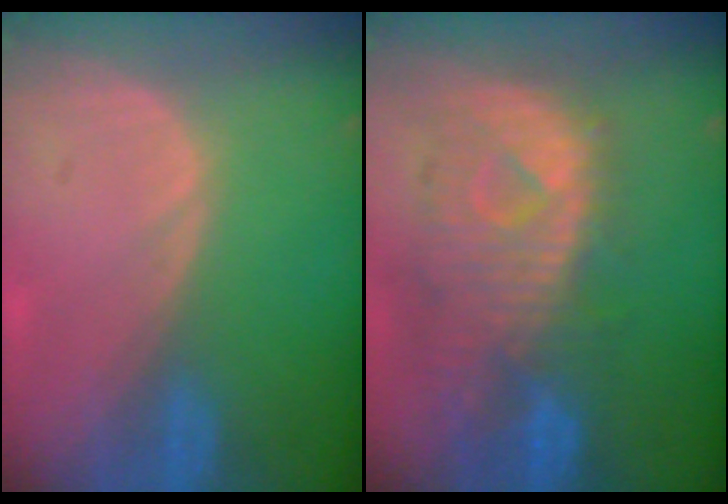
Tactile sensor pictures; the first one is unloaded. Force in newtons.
{"total": 10.8, "press": 9.7, "slide": 4.8}